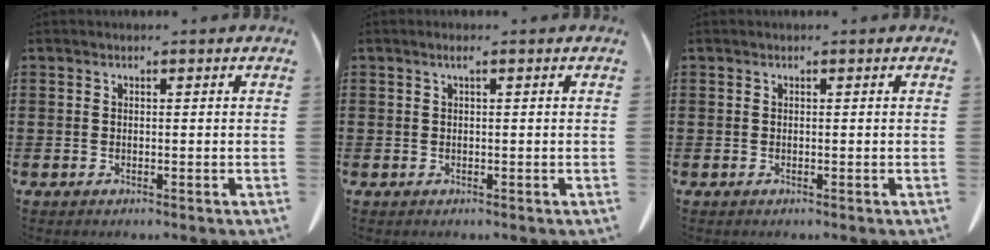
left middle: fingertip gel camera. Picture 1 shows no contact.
{"total": 0.7, "force": [0.1, 0.1, 0.7], "torque": [-0.014, 0.001, 0.002]}
{"total": 0.0}